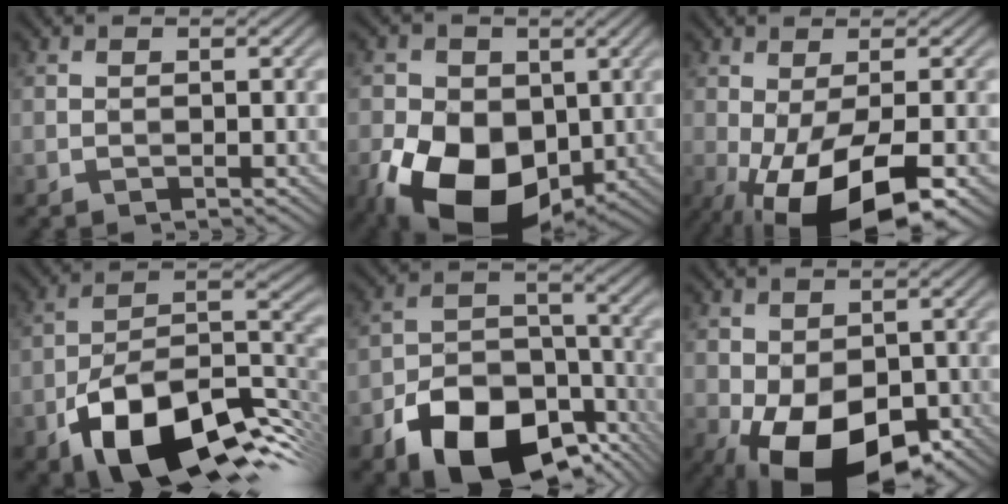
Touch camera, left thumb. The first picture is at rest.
{"total": 14.2, "force": [-3.4, 9.8, 9.7], "torque": [-0.185, -0.025, -0.066]}
{"total": 13.9, "force": [-5.8, 5.4, 11.5], "torque": [-0.202, -0.024, -0.079]}
{"total": 17.1, "force": [-8.8, 8.5, 12.0], "torque": [-0.204, -0.028, -0.143]}
{"total": 15.2, "force": [-9.2, 8.6, 8.5], "torque": [-0.165, -0.034, -0.155]}
{"total": 12.6, "force": [-5.3, 7.2, 8.8], "torque": [-0.143, -0.034, -0.075]}